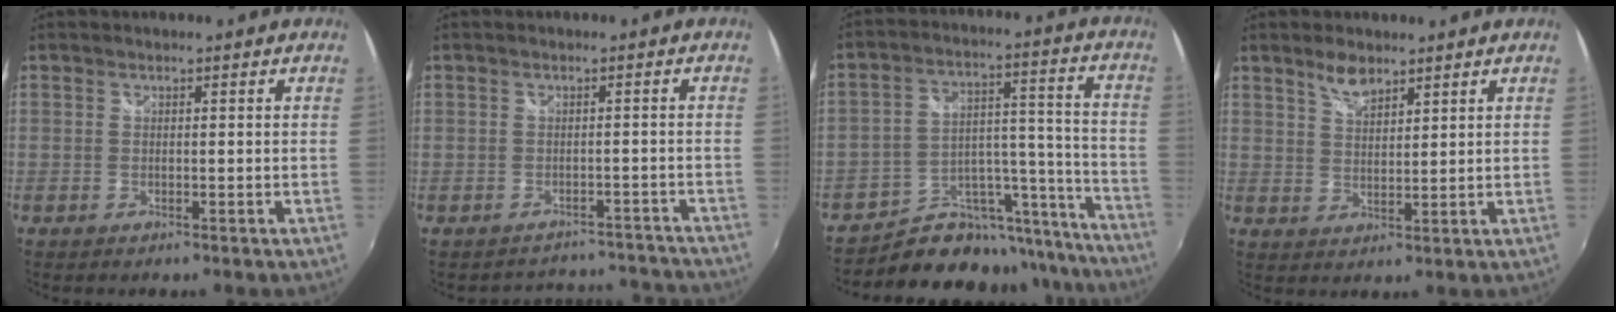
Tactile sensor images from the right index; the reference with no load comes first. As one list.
[{"total": 10.1, "force": [-9.2, 4.1, 0.7], "torque": [-0.007, 0.041, -0.105]}, {"total": 18.4, "force": [-16.0, 8.4, 3.4], "torque": [-0.045, 0.079, -0.227]}, {"total": 4.4, "force": [3.3, 1.7, 2.3], "torque": [-0.037, 0.004, 0.061]}]